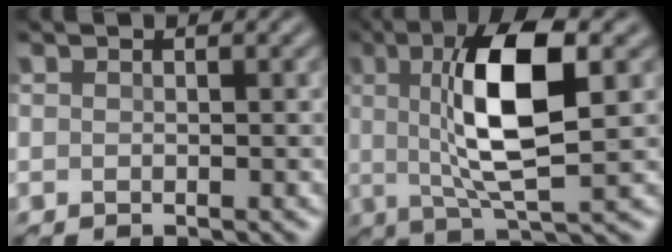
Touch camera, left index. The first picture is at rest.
{"total": 8.5, "force": [1.5, 2.0, 8.1], "torque": [-0.147, 0.005, 0.025]}